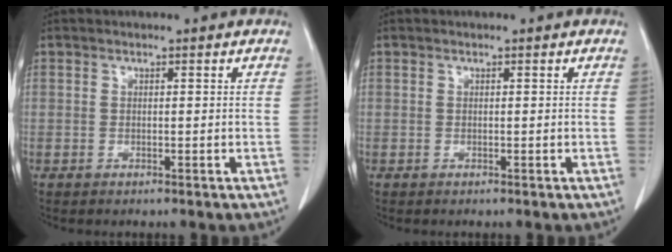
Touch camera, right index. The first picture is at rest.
{"total": 0.0}